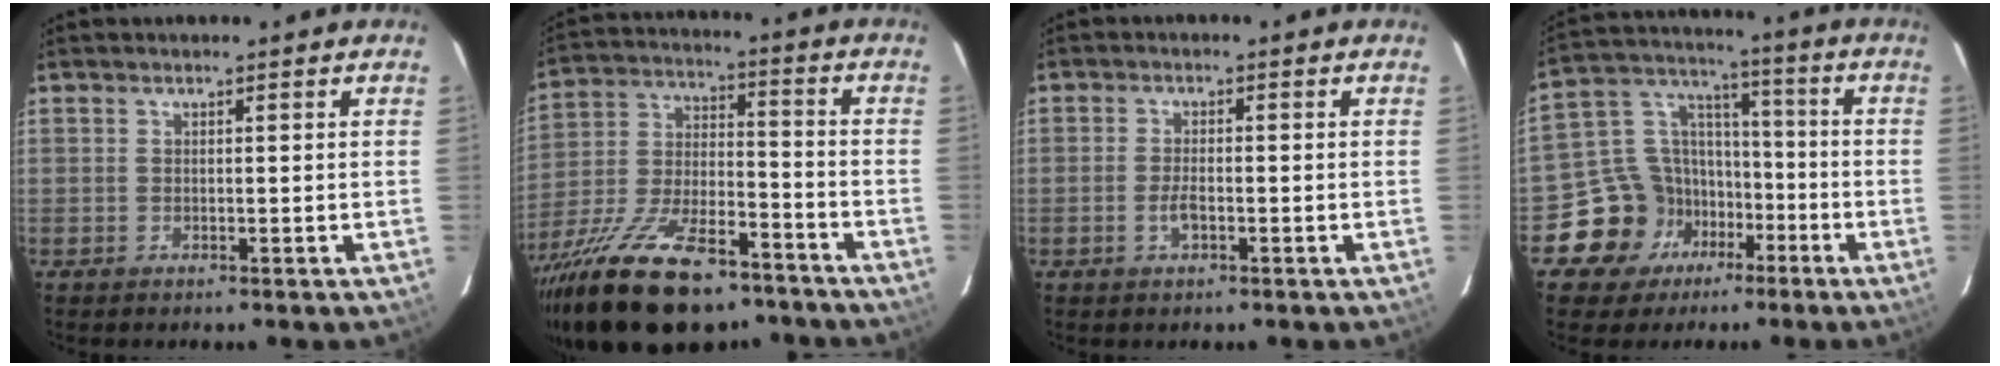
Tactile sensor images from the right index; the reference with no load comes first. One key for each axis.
{"total": 25.8, "fx": -18.1, "fy": 10.2, "fz": 15.3, "tx": -0.299, "ty": -0.027, "tz": -0.288}
{"total": 3.2, "fx": -1.2, "fy": 1.3, "fz": 2.6, "tx": -0.057, "ty": -0.001, "tz": -0.024}
{"total": 13.2, "fx": -6.6, "fy": 11.0, "fz": 3.3, "tx": -0.082, "ty": 0.055, "tz": -0.099}